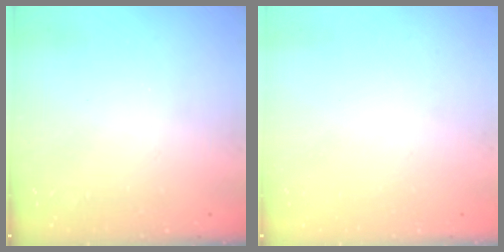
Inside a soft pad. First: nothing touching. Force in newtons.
{"total": 0.0}